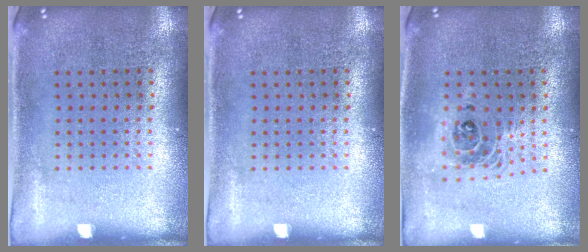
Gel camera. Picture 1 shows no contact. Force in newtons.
{"total": 0.0}
{"total": 1.6, "press": 1.3, "slide": 0.8}